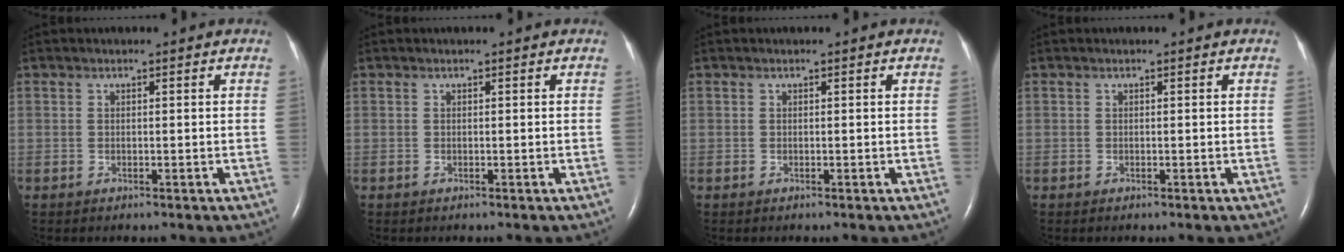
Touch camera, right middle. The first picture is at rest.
{"total": 0.0}
{"total": 0.0}
{"total": 0.0}